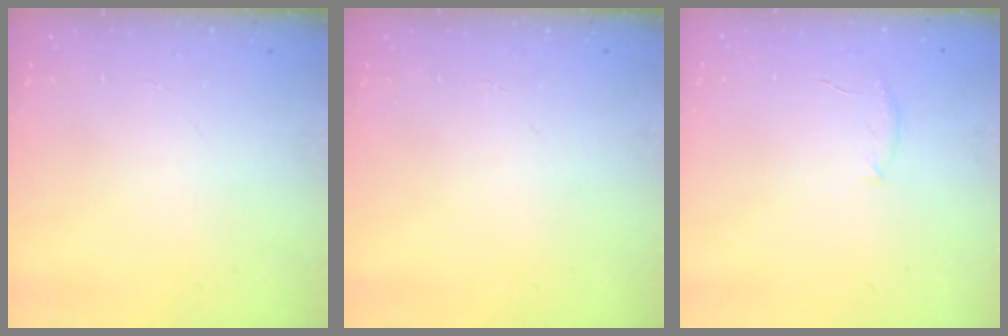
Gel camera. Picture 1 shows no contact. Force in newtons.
{"total": 0.0}
{"total": 4.4, "press": 4.2, "slide": 1.3}